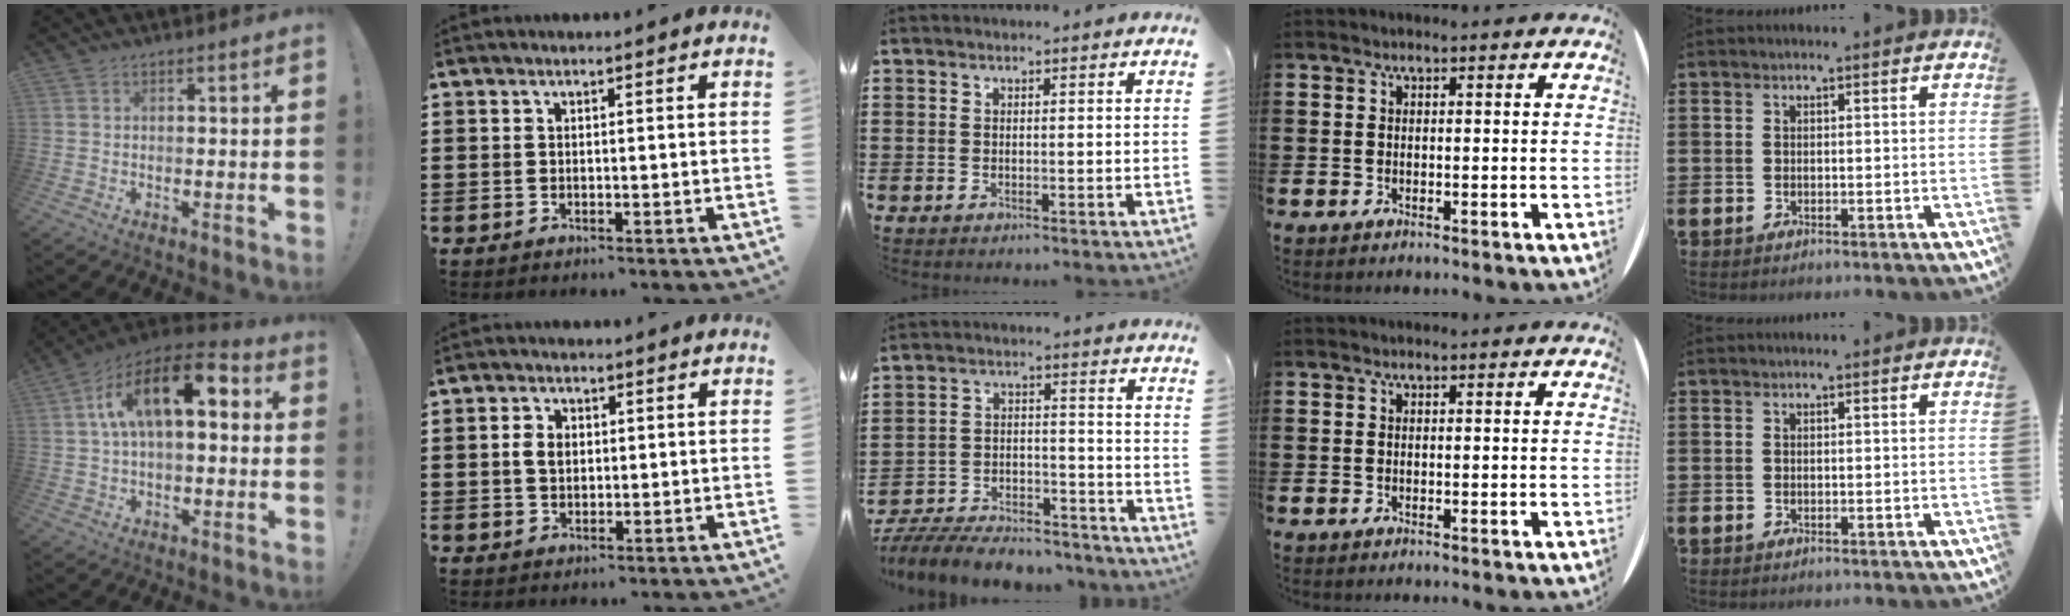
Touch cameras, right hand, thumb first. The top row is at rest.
{"thumb": {"total": 16.4, "force": [4.4, 7.9, 13.7], "torque": [-0.242, -0.007, 0.067]}, "index": {"total": 2.8, "force": [0.2, 2.0, 1.9], "torque": [-0.042, 0.011, 0.002]}, "middle": {"total": 8.0, "force": [-7.7, 1.5, 1.7], "torque": [-0.035, 0.016, -0.150]}}